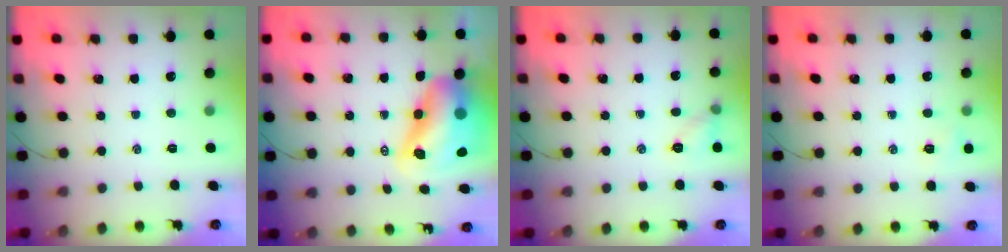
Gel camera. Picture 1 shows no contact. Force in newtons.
{"total": 15.7, "press": 15.0, "slide": 4.4}
{"total": 5.9, "press": 5.8, "slide": 1.0}
{"total": 3.8, "press": 3.7, "slide": 1.0}